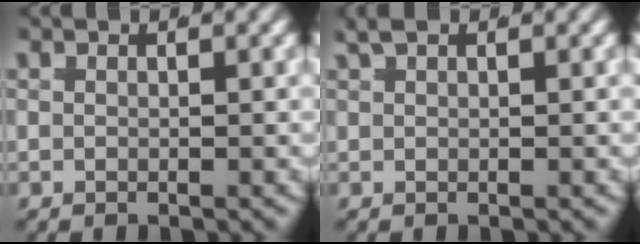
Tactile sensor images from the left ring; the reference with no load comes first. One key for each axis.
{"total": 0.8, "fx": 0.8, "fy": 0.0, "fz": 0.3, "tx": -0.010, "ty": 0.003, "tz": 0.014}